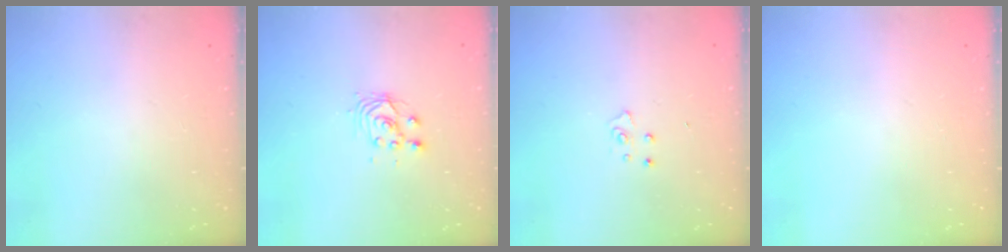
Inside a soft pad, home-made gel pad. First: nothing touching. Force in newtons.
{"total": 3.4, "press": 3.4, "slide": 0.2}
{"total": 3.9, "press": 3.9, "slide": 0.3}
{"total": 0.0}